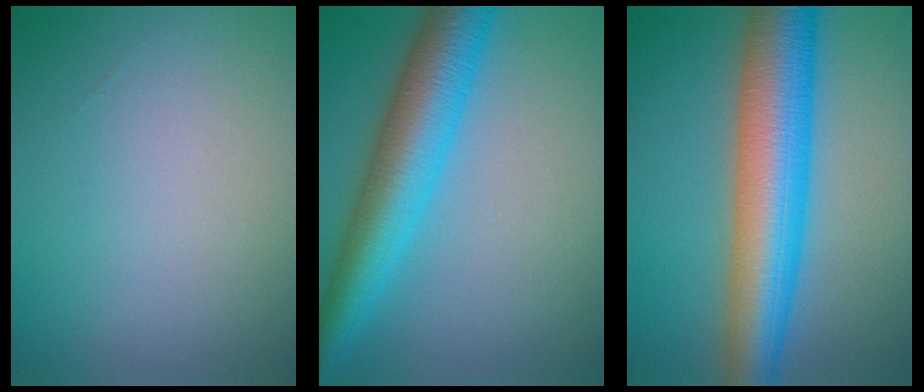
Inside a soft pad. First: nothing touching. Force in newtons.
{"total": 7.8, "press": 7.8, "slide": 0.1}
{"total": 9.9, "press": 9.9, "slide": 0.3}